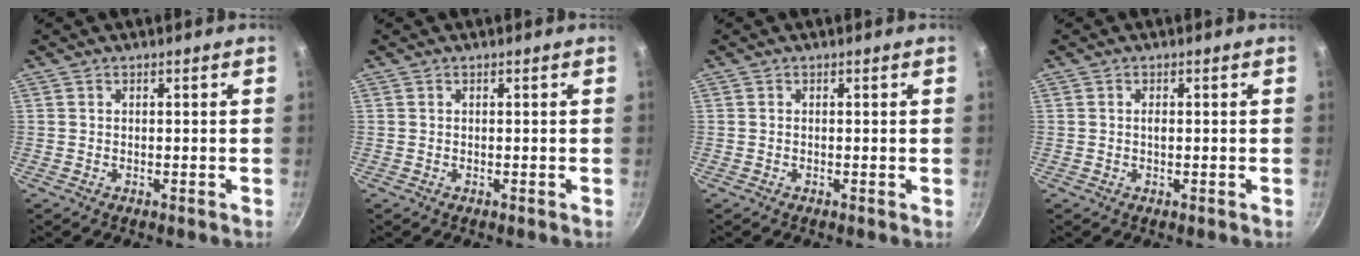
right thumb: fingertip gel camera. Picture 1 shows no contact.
{"total": 0.0}
{"total": 0.0}
{"total": 1.0, "force": [0.1, 0.5, 0.9], "torque": [-0.013, 0.001, 0.001]}